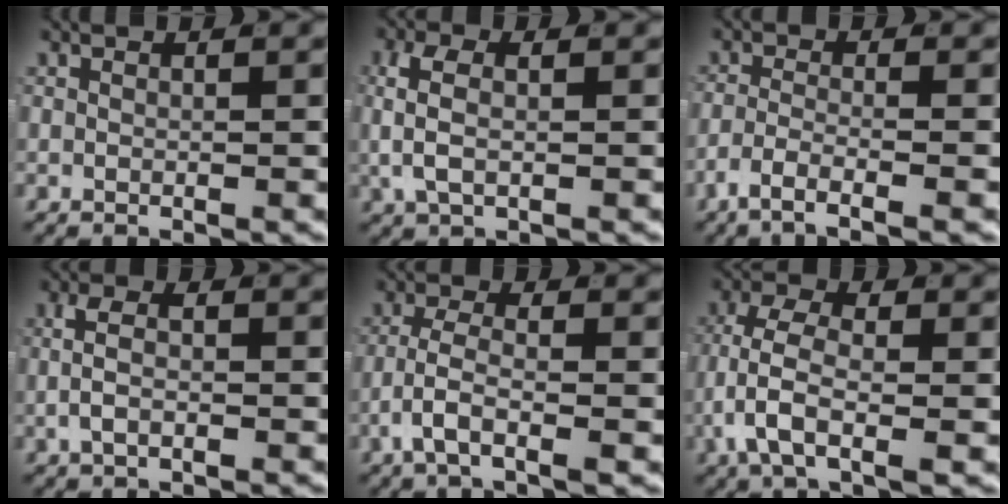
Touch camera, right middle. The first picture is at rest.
{"total": 3.6, "force": [0.2, 2.0, 3.0], "torque": [-0.074, -0.004, 0.006]}
{"total": 4.4, "force": [-3.2, 0.7, 2.9], "torque": [-0.054, -0.012, -0.053]}
{"total": 2.7, "force": [-0.3, 1.3, 2.3], "torque": [-0.041, -0.002, -0.007]}
{"total": 3.3, "force": [-1.4, 0.9, 2.9], "torque": [-0.065, -0.008, -0.025]}
{"total": 5.2, "force": [-1.0, 2.5, 4.4], "torque": [-0.103, -0.015, -0.014]}